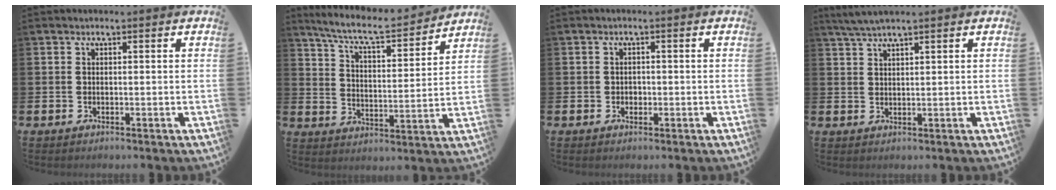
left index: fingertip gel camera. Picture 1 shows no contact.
{"total": 7.5, "force": [6.9, 1.1, 2.8], "torque": [-0.090, -0.045, 0.118]}
{"total": 1.0, "force": [-0.1, 0.9, 0.3], "torque": [0.004, 0.003, -0.007]}
{"total": 2.9, "force": [2.6, 0.0, 1.3], "torque": [-0.038, 0.001, 0.049]}